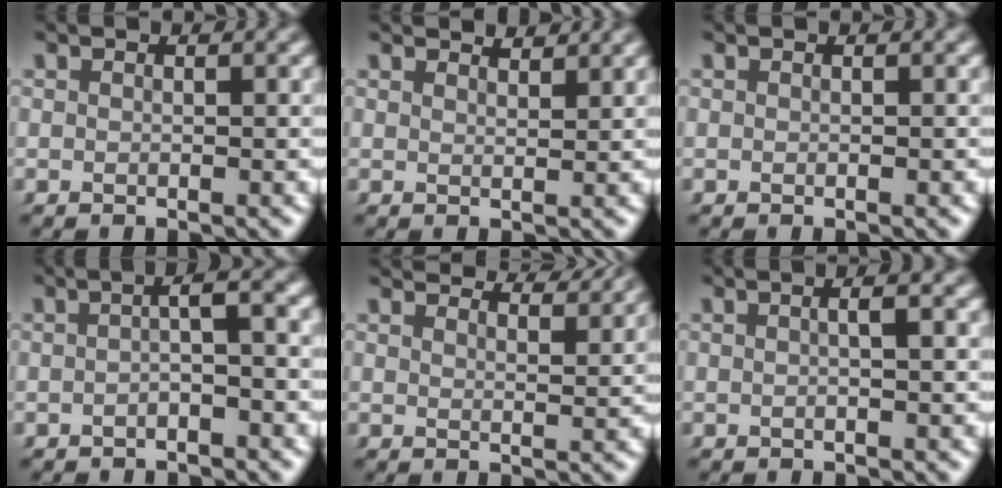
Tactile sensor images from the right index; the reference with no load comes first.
{"total": 2.1, "force": [2.1, -0.3, 0.2], "torque": [0.006, -0.004, 0.034]}
{"total": 0.0}
{"total": 2.9, "force": [-0.5, 0.4, 2.9], "torque": [-0.030, 0.012, -0.015]}
{"total": 4.7, "force": [4.6, -0.1, 1.1], "torque": [-0.009, 0.005, 0.068]}
{"total": 1.7, "force": [-0.1, 0.1, 1.7], "torque": [-0.020, 0.008, -0.006]}